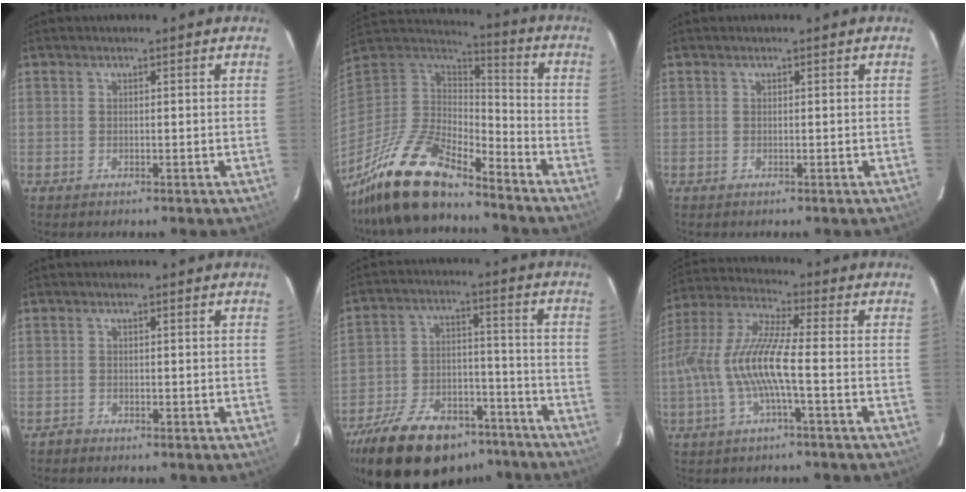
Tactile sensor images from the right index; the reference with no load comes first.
{"total": 20.1, "force": [-16.0, 5.6, 10.8], "torque": [-0.234, -0.030, -0.299]}
{"total": 0.0}
{"total": 1.2, "force": [-0.9, 0.0, -0.7], "torque": [0.012, 0.003, -0.018]}
{"total": 25.0, "force": [-19.2, 11.4, 11.3], "torque": [-0.240, 0.012, -0.281]}
{"total": 12.6, "force": [-2.9, 1.3, 12.2], "torque": [-0.246, 0.000, -0.054]}